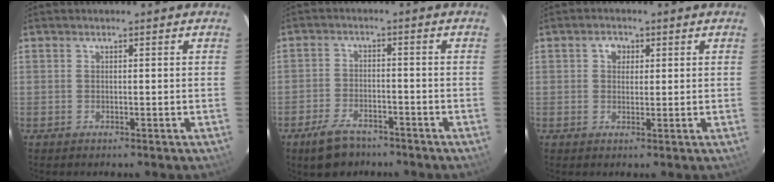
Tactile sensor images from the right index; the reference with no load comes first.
{"total": 7.7, "force": [-5.8, 3.9, 3.4], "torque": [-0.090, 0.004, -0.093]}
{"total": 2.5, "force": [0.8, 2.2, 1.0], "torque": [-0.013, 0.011, 0.012]}